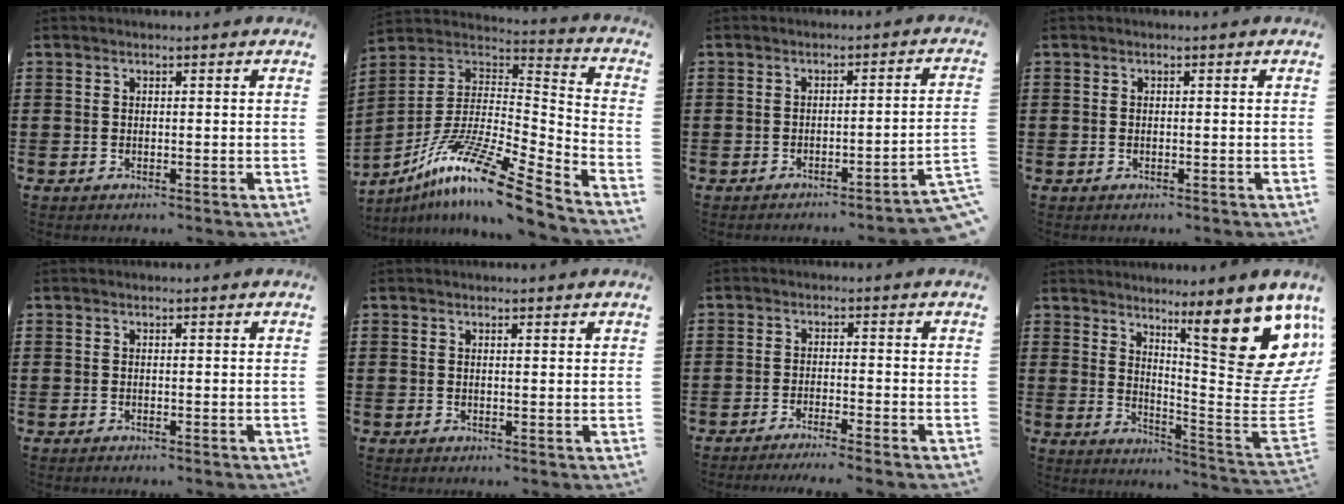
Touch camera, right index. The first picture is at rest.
{"total": 14.6, "force": [-10.0, 1.5, 10.6], "torque": [-0.205, 0.013, -0.188]}
{"total": 2.5, "force": [-2.1, -0.5, 1.3], "torque": [-0.025, -0.005, -0.044]}
{"total": 0.0}
{"total": 0.0}
{"total": 0.7, "force": [0.5, 0.0, 0.4], "torque": [-0.010, -0.001, 0.011]}
{"total": 1.9, "force": [-1.7, -0.5, 0.7], "torque": [-0.013, -0.001, -0.033]}
{"total": 14.3, "force": [8.3, 2.7, 11.3], "torque": [-0.166, -0.073, 0.131]}